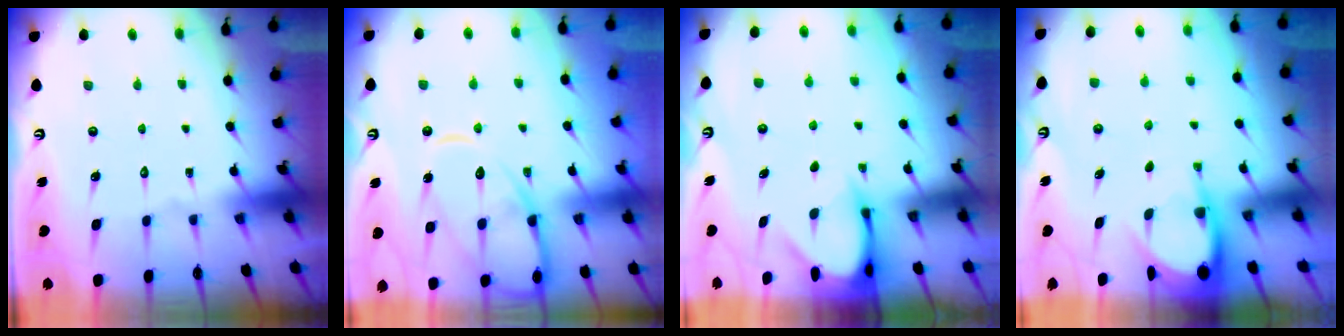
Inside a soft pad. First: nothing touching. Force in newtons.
{"total": 13.3, "press": 13.3, "slide": 1.3}
{"total": 3.6, "press": 3.6, "slide": 0.3}
{"total": 3.9, "press": 3.9, "slide": 0.3}